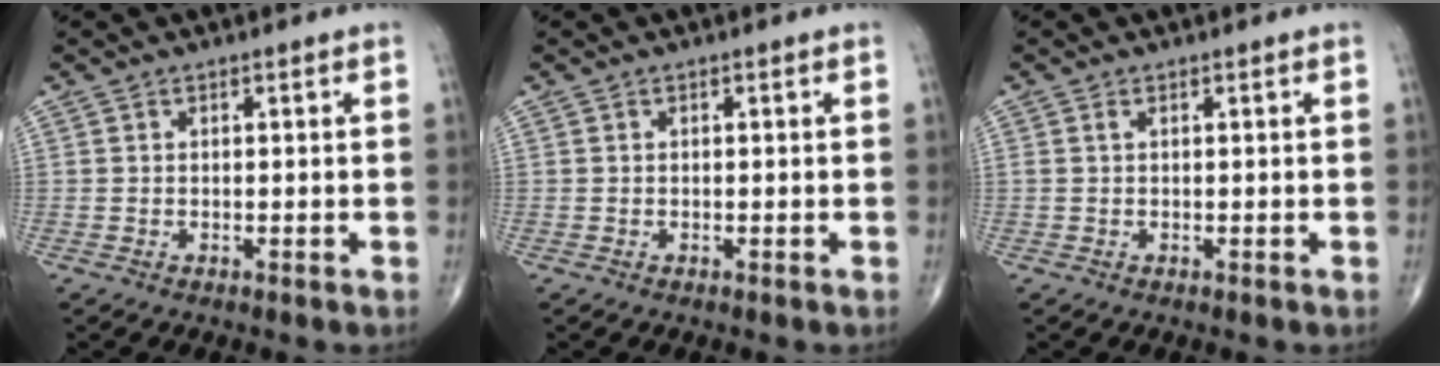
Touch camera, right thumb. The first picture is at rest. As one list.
[{"total": 0.0}, {"total": 0.5, "force": [0.2, 0.2, 0.5], "torque": [-0.018, 0.004, 0.005]}]